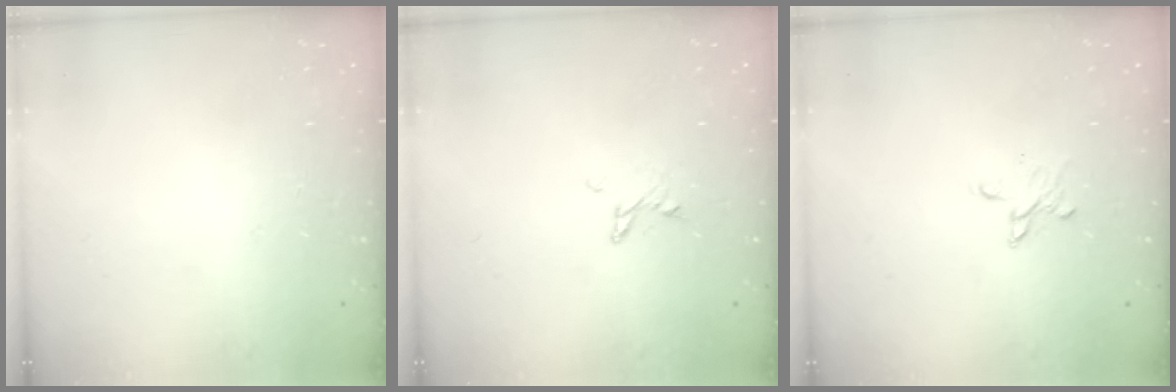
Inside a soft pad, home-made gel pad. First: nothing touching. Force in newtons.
{"total": 3.8, "press": 3.8, "slide": 0.4}
{"total": 4.5, "press": 4.4, "slide": 0.3}